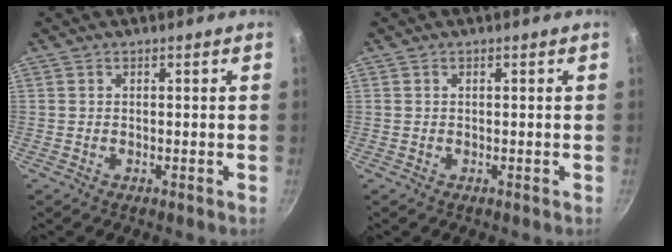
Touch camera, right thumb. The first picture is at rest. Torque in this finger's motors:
{"motor_torque": [0.28, -0.02, -0.35, 0.34, -0.01]}